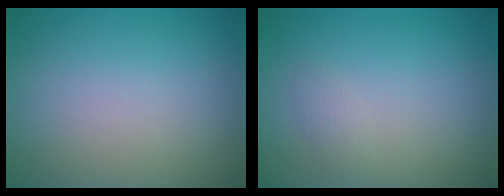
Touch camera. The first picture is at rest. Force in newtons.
{"total": 0.8, "press": 0.8, "slide": 0.0}